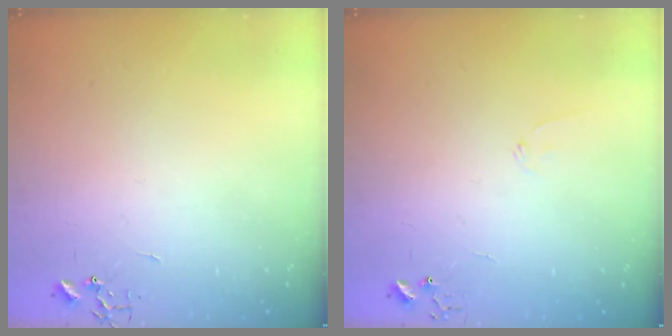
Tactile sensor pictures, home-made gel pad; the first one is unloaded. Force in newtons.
{"total": 5.5, "press": 5.5, "slide": 0.6}